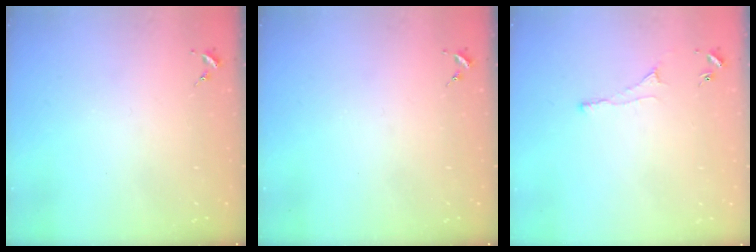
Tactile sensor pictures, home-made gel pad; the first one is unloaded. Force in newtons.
{"total": 0.0}
{"total": 3.4, "press": 3.3, "slide": 0.7}